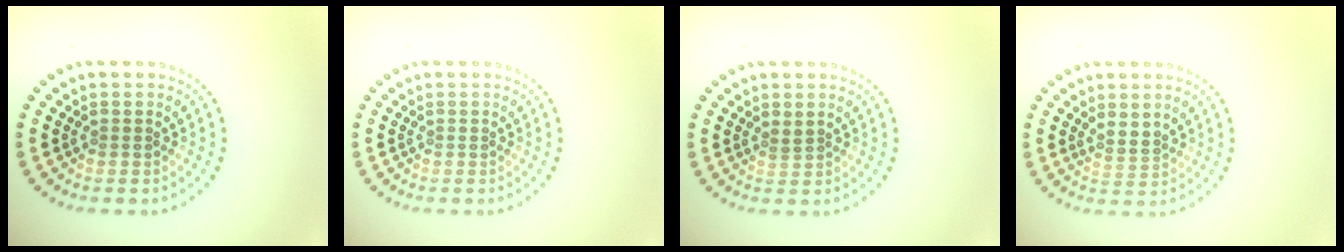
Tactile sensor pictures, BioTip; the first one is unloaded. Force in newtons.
{"total": 0.0}
{"total": 0.6, "press": 0.3, "slide": 0.5}
{"total": 1.7, "press": 1.3, "slide": 1.1}